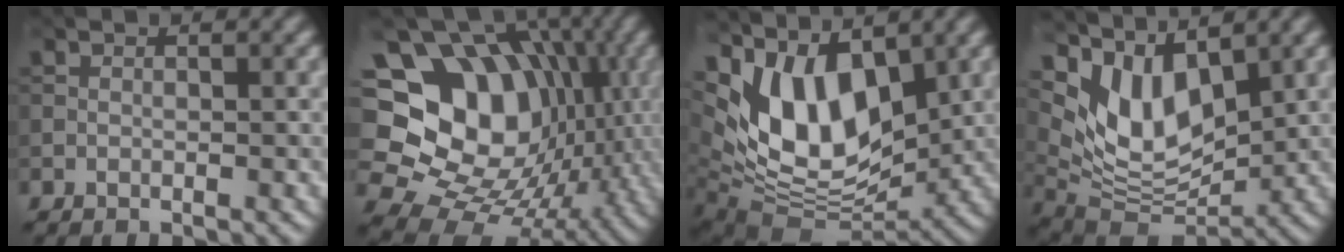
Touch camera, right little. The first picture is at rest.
{"total": 17.0, "force": [1.5, 14.0, 9.5], "torque": [-0.178, 0.017, 0.026]}
{"total": 10.8, "force": [3.1, 6.4, 8.2], "torque": [-0.155, -0.012, 0.056]}
{"total": 7.3, "force": [3.6, 3.9, 5.0], "torque": [-0.103, -0.012, 0.068]}